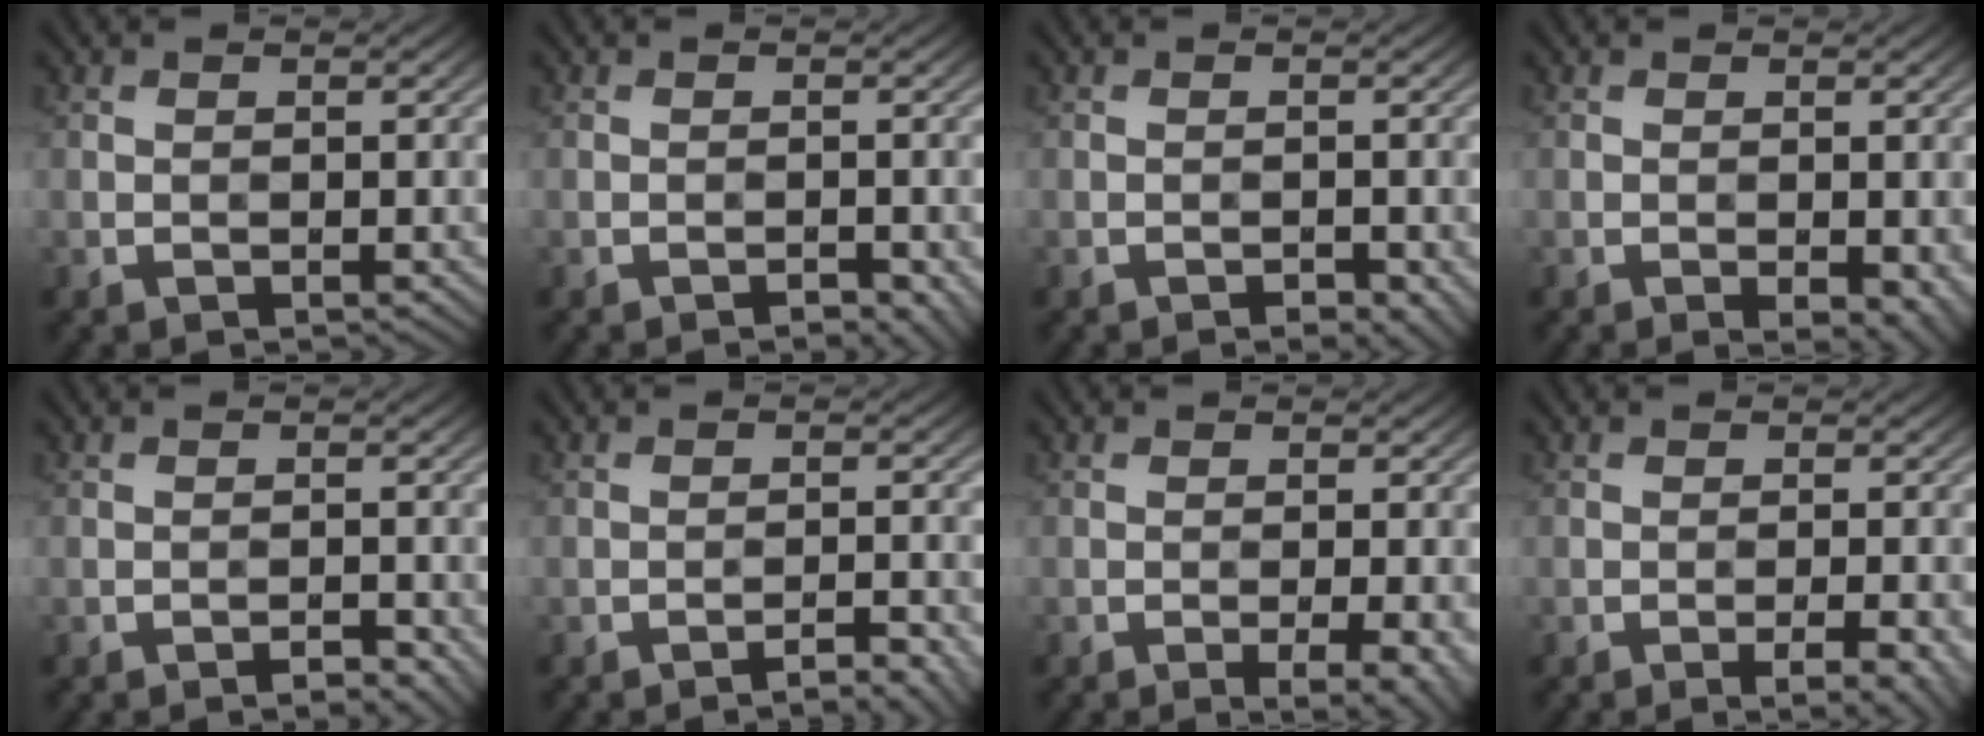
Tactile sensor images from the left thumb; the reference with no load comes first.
{"total": 1.6, "force": [-1.1, 0.4, 1.1], "torque": [-0.014, 0.004, -0.014]}
{"total": 1.7, "force": [-1.1, 0.5, 1.2], "torque": [-0.015, 0.003, -0.014]}
{"total": 2.8, "force": [-1.0, 1.1, 2.4], "torque": [-0.031, -0.005, -0.009]}
{"total": 1.9, "force": [-1.2, 0.4, 1.3], "torque": [-0.019, 0.004, -0.018]}
{"total": 3.6, "force": [-2.6, 0.4, 2.5], "torque": [-0.036, 0.015, -0.042]}
{"total": 3.9, "force": [-1.4, 0.8, 3.5], "torque": [-0.053, 0.000, -0.018]}
{"total": 4.0, "force": [-1.8, 0.8, 3.5], "torque": [-0.045, 0.008, -0.023]}